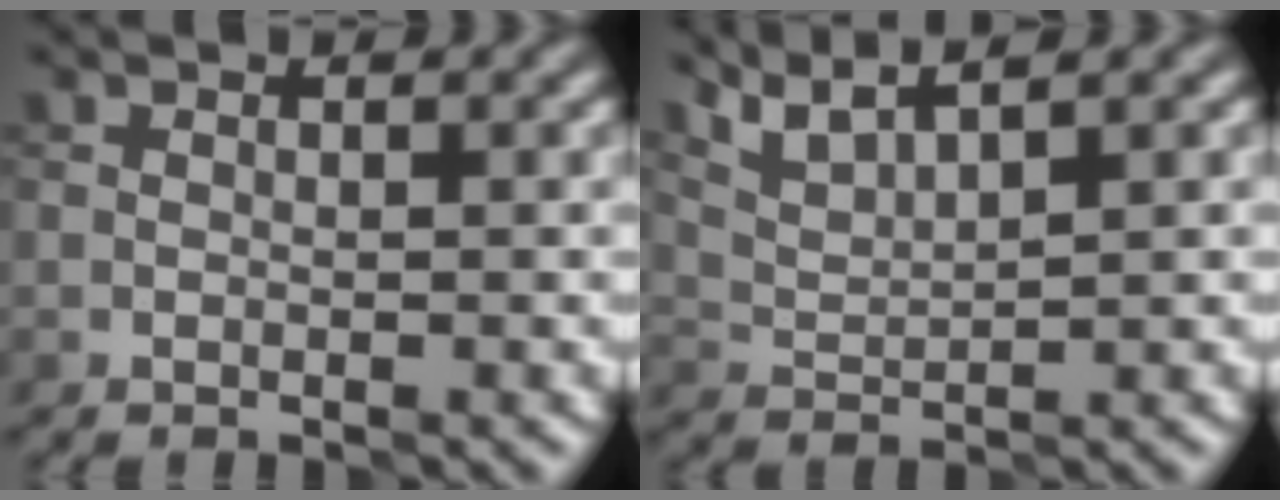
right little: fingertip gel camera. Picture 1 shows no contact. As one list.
[{"total": 3.9, "force": [3.3, 0.4, 1.9], "torque": [-0.049, 0.010, 0.072]}]